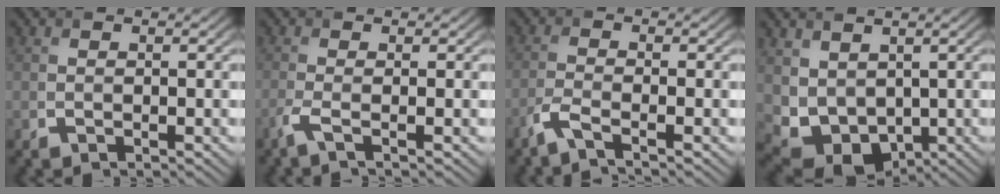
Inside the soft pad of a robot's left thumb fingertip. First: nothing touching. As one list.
[{"total": 2.2, "force": [-1.2, 0.1, 1.9], "torque": [-0.044, -0.001, -0.038]}, {"total": 3.0, "force": [-2.1, 0.4, 2.1], "torque": [-0.042, -0.002, -0.058]}, {"total": 6.3, "force": [1.5, 4.8, 3.7], "torque": [-0.104, -0.023, 0.041]}]